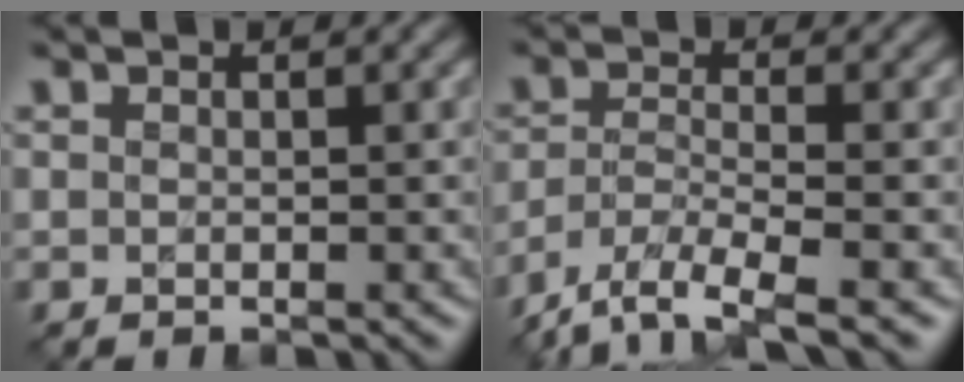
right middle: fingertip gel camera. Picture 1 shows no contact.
{"total": 6.3, "force": [-4.7, 1.5, 3.9], "torque": [-0.083, -0.014, -0.095]}